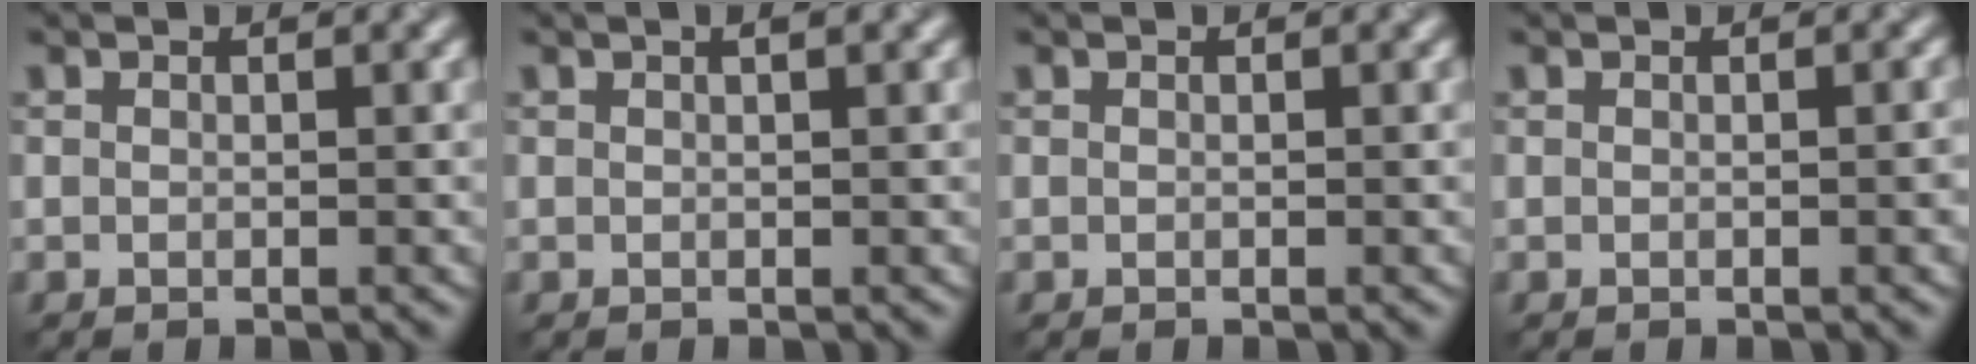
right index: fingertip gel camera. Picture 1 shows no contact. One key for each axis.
{"total": 1.1, "fx": 0.5, "fy": 0.2, "fz": 0.9, "tx": -0.014, "ty": 0.004, "tz": 0.005}
{"total": 0.0}
{"total": 0.7, "fx": -0.1, "fy": 0.1, "fz": 0.7, "tx": -0.007, "ty": 0.002, "tz": 0.000}